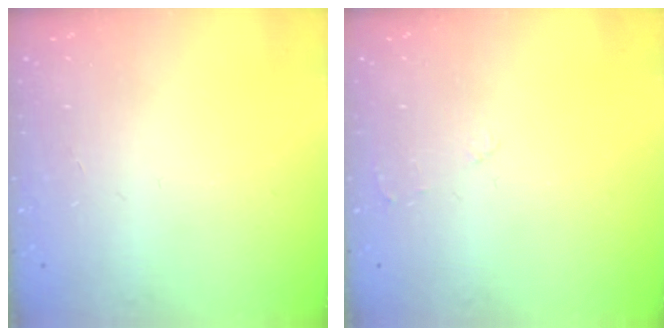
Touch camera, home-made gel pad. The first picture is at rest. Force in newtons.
{"total": 2.5, "press": 2.5, "slide": 0.4}